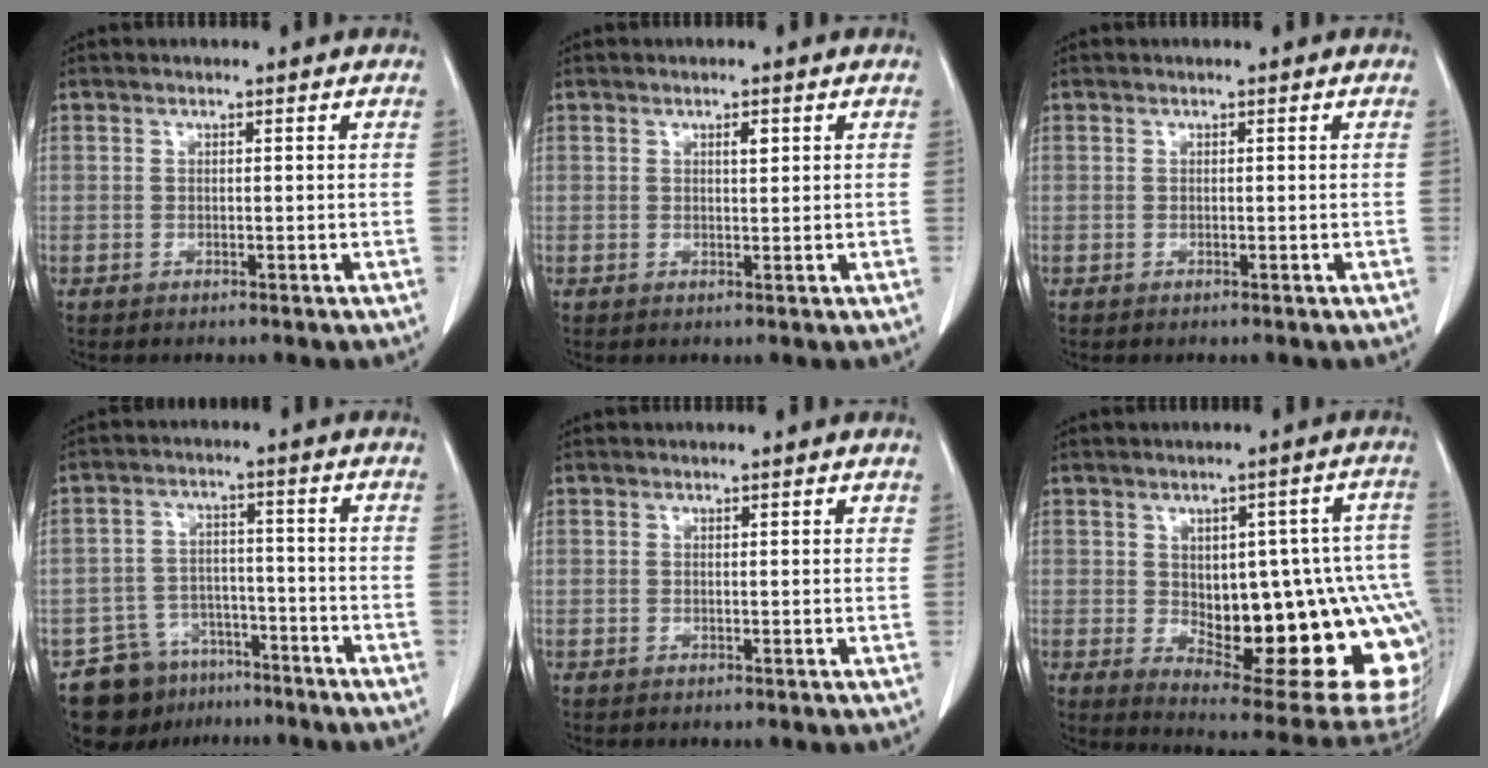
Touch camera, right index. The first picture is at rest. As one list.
[{"total": 1.4, "force": [0.6, 0.4, 1.2], "torque": [-0.018, -0.001, 0.008]}, {"total": 0.0}, {"total": 9.3, "force": [-6.8, 6.1, 1.6], "torque": [-0.030, 0.024, -0.104]}, {"total": 0.9, "force": [0.6, 0.2, 0.6], "torque": [-0.007, -0.001, 0.006]}, {"total": 23.6, "force": [-3.5, 8.5, 21.7], "torque": [-0.208, 0.012, -0.019]}]